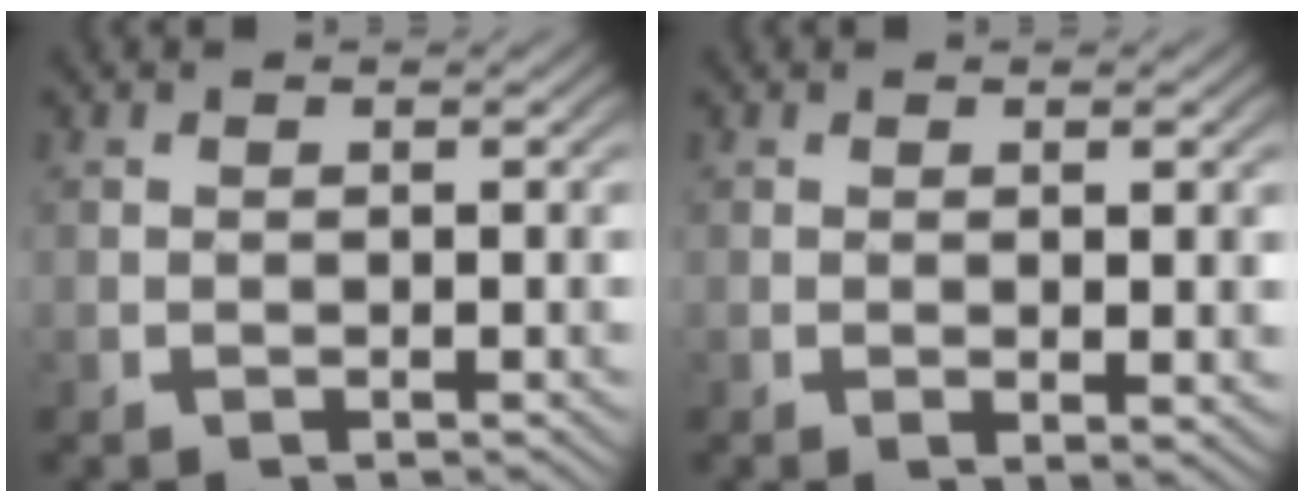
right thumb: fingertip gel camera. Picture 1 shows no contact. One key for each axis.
{"total": 1.4, "fx": 0.4, "fy": 0.2, "fz": 1.3, "tx": -0.020, "ty": -0.002, "tz": 0.008}